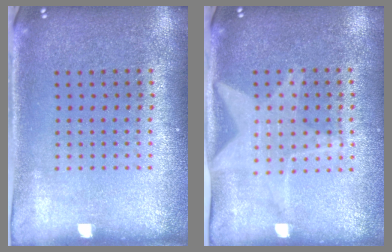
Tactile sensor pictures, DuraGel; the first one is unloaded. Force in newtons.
{"total": 1.8, "press": 1.5, "slide": 1.0}